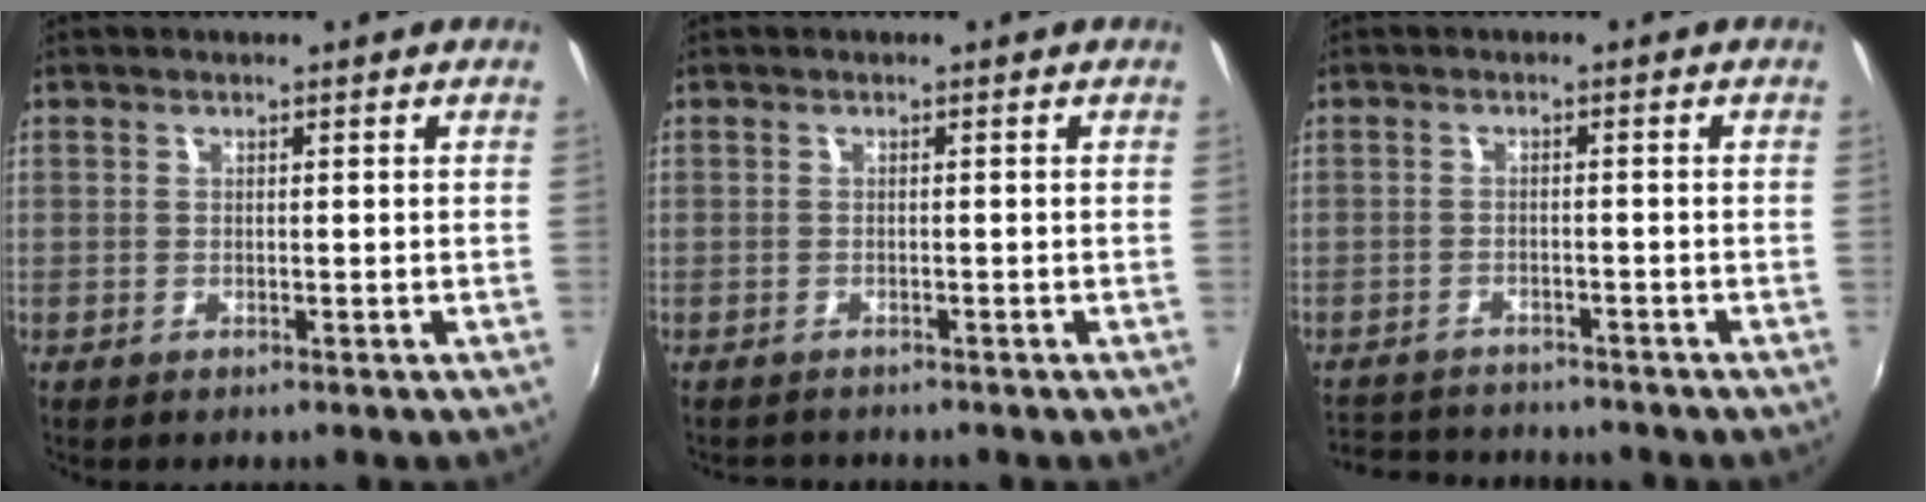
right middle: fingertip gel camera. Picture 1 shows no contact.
{"total": 1.7, "force": [-1.6, 0.6, 0.0], "torque": [-0.005, -0.007, -0.026]}
{"total": 8.9, "force": [-8.3, 2.6, 2.2], "torque": [-0.069, -0.002, -0.130]}